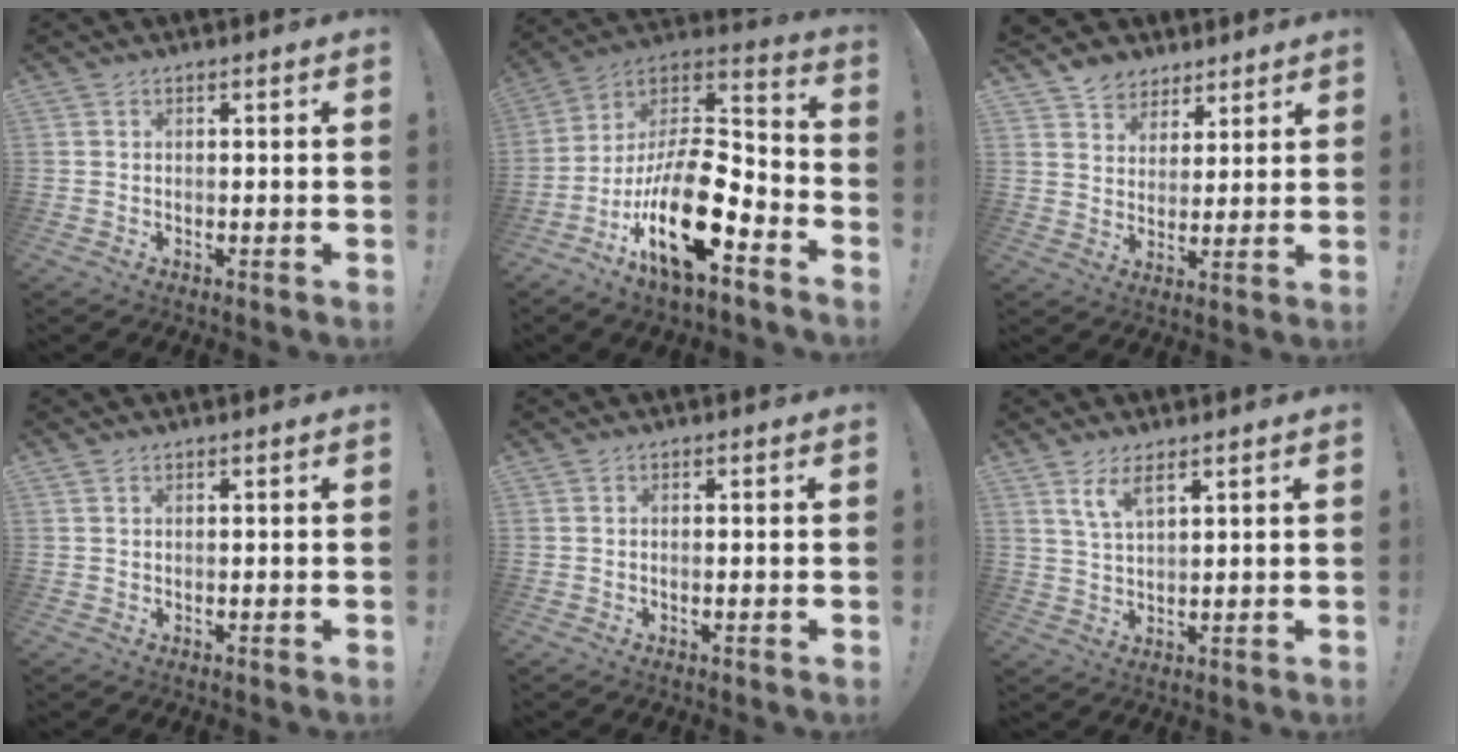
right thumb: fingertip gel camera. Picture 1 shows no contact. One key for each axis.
{"total": 21.5, "fx": -8.4, "fy": 8.9, "fz": 17.6, "tx": -0.317, "ty": 0.041, "tz": -0.137}
{"total": 6.6, "fx": 4.7, "fy": 4.6, "fz": 0.2, "tx": -0.008, "ty": -0.037, "tz": 0.095}
{"total": 0.0}
{"total": 0.7, "fx": -0.5, "fy": 0.0, "fz": 0.5, "tx": -0.010, "ty": 0.000, "tz": -0.008}
{"total": 5.6, "fx": 3.5, "fy": 1.6, "fz": 4.0, "tx": -0.068, "ty": -0.015, "tz": 0.062}